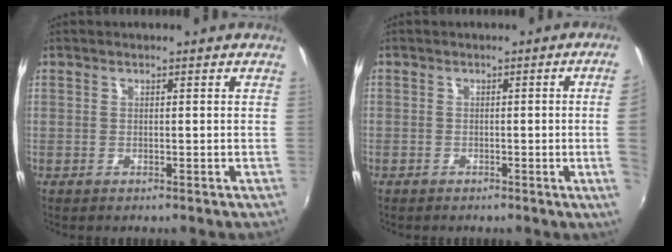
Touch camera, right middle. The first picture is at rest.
{"total": 4.1, "force": [-0.2, -1.7, 3.7], "torque": [-0.060, -0.010, 0.003]}